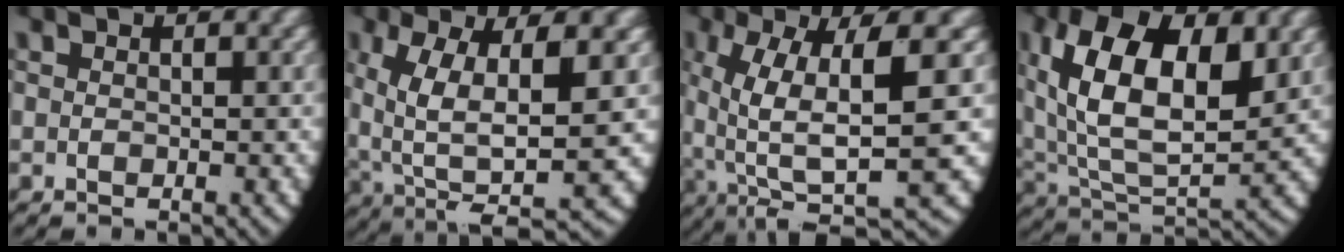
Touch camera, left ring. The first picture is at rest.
{"total": 10.6, "force": [-0.3, 5.9, 8.8], "torque": [-0.170, -0.037, 0.018]}
{"total": 10.8, "force": [-1.2, 5.2, 9.3], "torque": [-0.172, -0.031, -0.001]}
{"total": 11.0, "force": [2.9, 6.4, 8.6], "torque": [-0.184, -0.034, 0.069]}